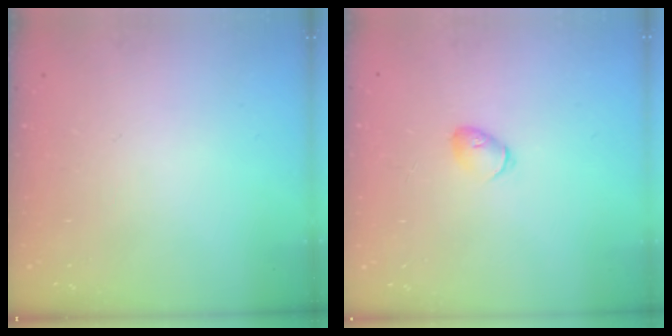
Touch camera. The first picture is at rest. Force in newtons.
{"total": 5.0, "press": 4.9, "slide": 1.2}